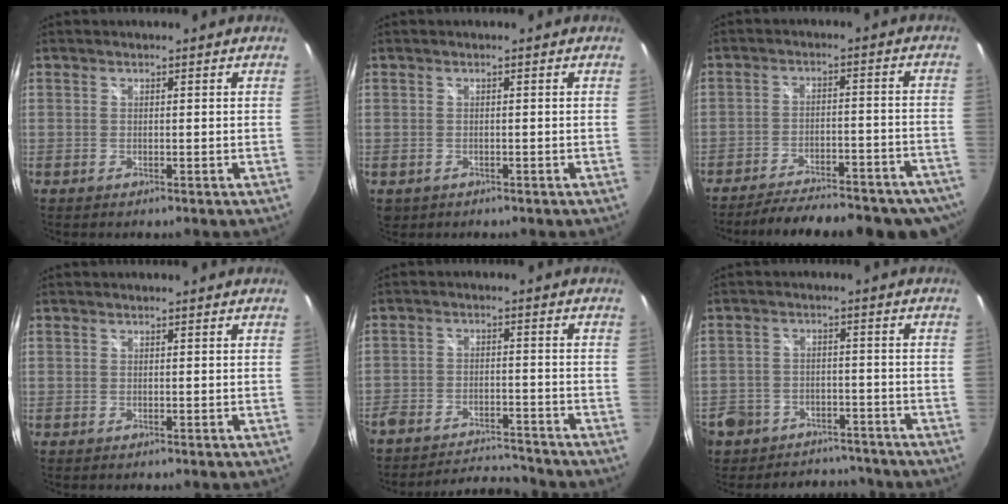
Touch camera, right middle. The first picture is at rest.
{"total": 1.9, "force": [-0.5, 1.7, 0.8], "torque": [-0.018, -0.005, -0.006]}
{"total": 22.6, "force": [-19.4, 6.2, 9.9], "torque": [-0.174, -0.018, -0.237]}
{"total": 0.0}
{"total": 11.4, "force": [-10.9, 2.2, 2.9], "torque": [-0.079, 0.001, -0.166]}
{"total": 15.4, "force": [-10.8, 9.9, 4.8], "torque": [-0.138, 0.022, -0.145]}